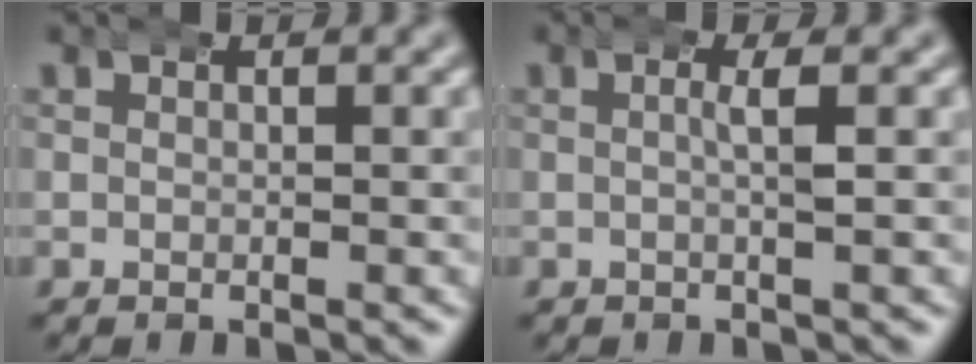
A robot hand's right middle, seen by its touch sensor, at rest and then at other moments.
{"total": 2.2, "force": [0.5, 0.3, 2.1], "torque": [-0.031, 0.013, 0.000]}